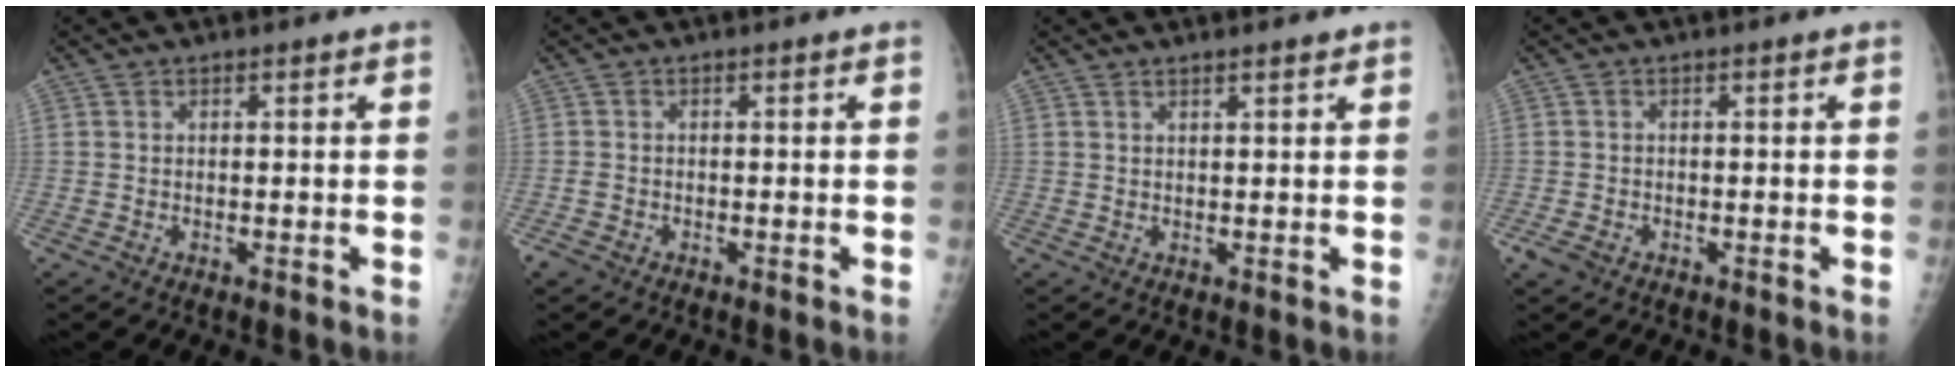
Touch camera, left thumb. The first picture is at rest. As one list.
[{"total": 2.0, "force": [-1.1, 1.5, 0.7], "torque": [-0.014, 0.003, -0.021]}, {"total": 1.5, "force": [1.2, 0.2, 0.9], "torque": [-0.011, -0.007, 0.019]}, {"total": 2.3, "force": [-1.2, 1.6, 1.1], "torque": [-0.020, 0.000, -0.021]}]